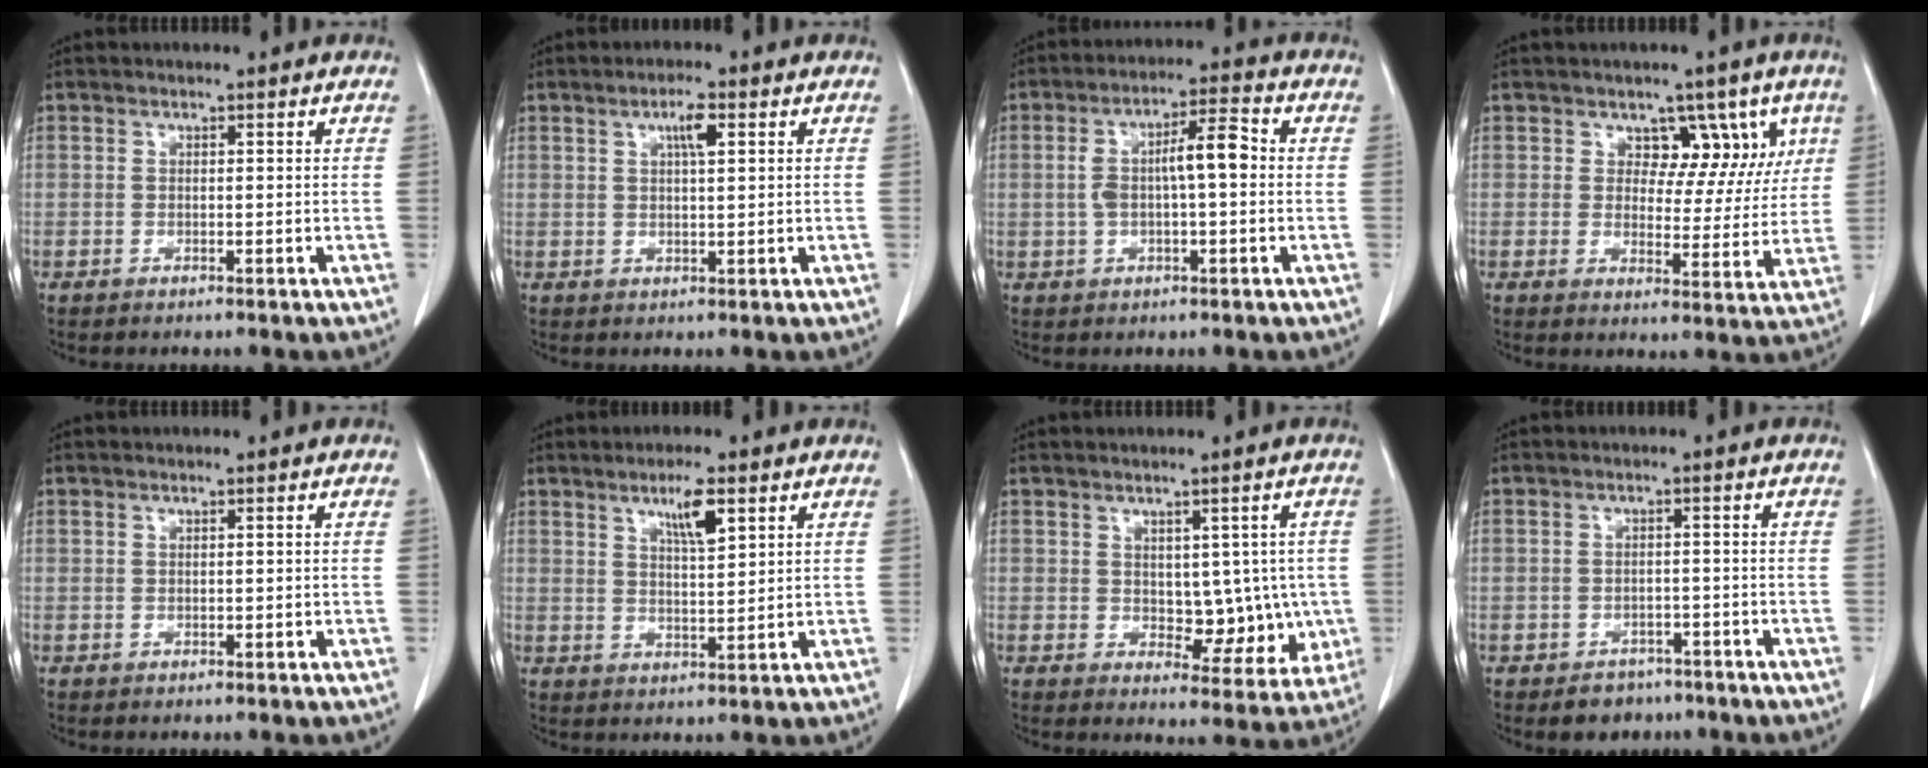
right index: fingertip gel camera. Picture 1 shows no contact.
{"total": 3.4, "force": [1.4, 0.6, 3.0], "torque": [-0.054, 0.002, 0.022]}
{"total": 7.6, "force": [0.2, 2.0, 7.4], "torque": [-0.141, 0.028, 0.003]}
{"total": 7.3, "force": [3.8, 5.0, 3.7], "torque": [-0.021, 0.009, 0.049]}
{"total": 0.0}
{"total": 5.3, "force": [2.9, 0.8, 4.4], "torque": [-0.077, -0.002, 0.050]}
{"total": 7.7, "force": [0.2, 4.7, 6.1], "torque": [-0.056, 0.005, 0.018]}
{"total": 3.8, "force": [-2.6, 2.7, 0.6], "torque": [-0.006, 0.011, -0.032]}